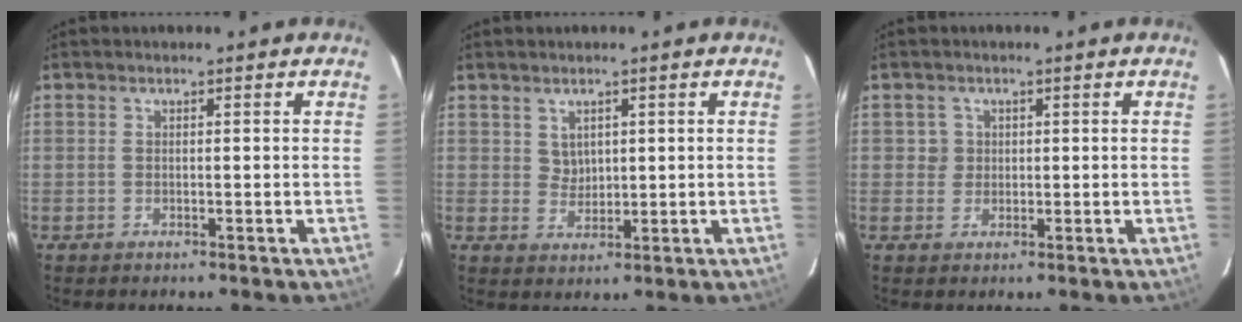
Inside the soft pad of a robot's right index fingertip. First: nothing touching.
{"total": 2.8, "force": [1.4, 2.3, 0.7], "torque": [-0.008, 0.004, 0.032]}
{"total": 2.4, "force": [0.4, 2.4, 0.0], "torque": [0.012, 0.013, 0.005]}